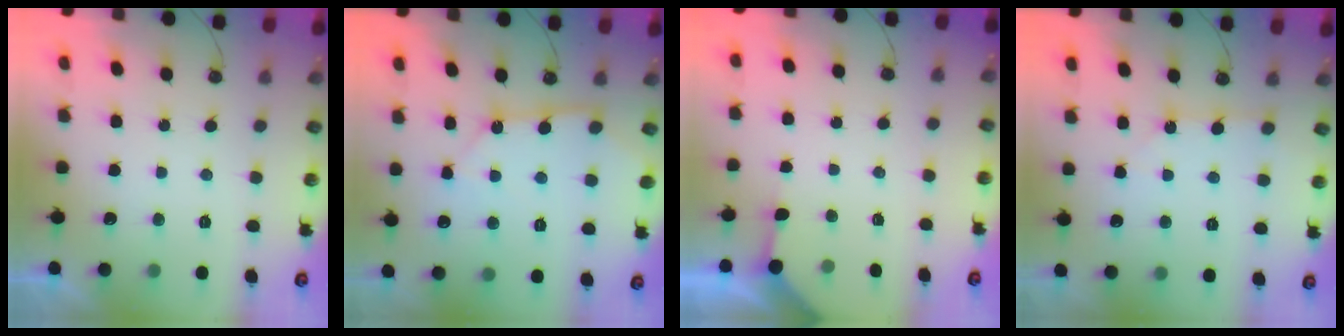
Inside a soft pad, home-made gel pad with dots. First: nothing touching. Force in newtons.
{"total": 10.3, "press": 10.2, "slide": 0.9}
{"total": 2.4, "press": 2.3, "slide": 0.3}
{"total": 1.9, "press": 1.9, "slide": 0.0}